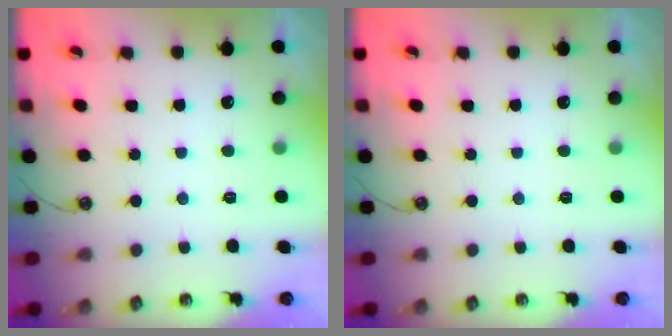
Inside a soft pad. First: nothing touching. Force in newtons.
{"total": 0.0}